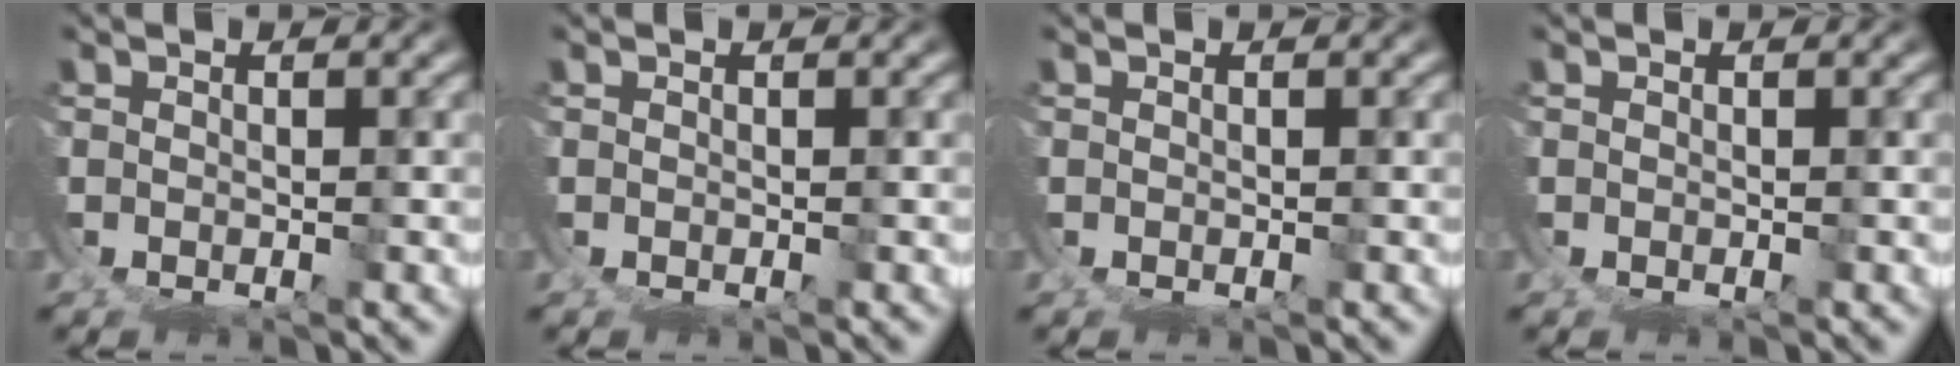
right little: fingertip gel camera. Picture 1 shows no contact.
{"total": 0.0}
{"total": 0.0}
{"total": 0.0}